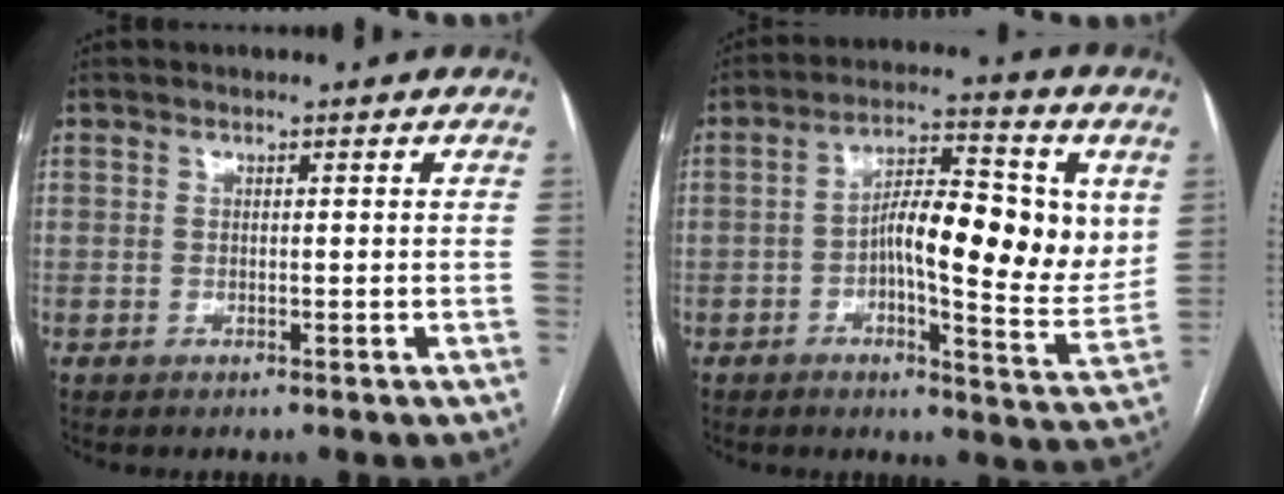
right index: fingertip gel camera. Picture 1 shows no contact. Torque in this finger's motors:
{"motor_torque": [0.74, -0.13, 0.54, 0.12]}